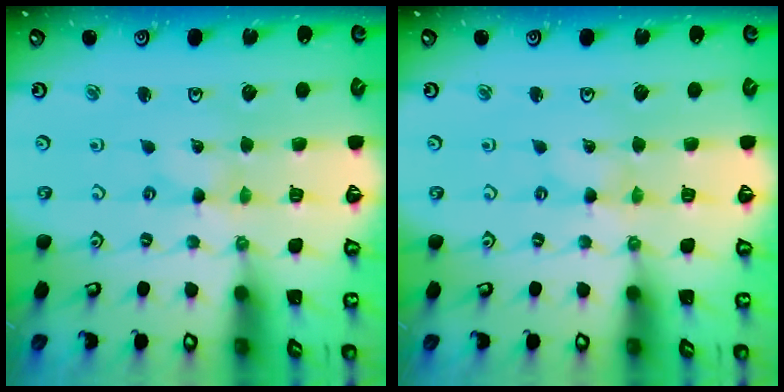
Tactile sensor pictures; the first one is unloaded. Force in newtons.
{"total": 0.0}